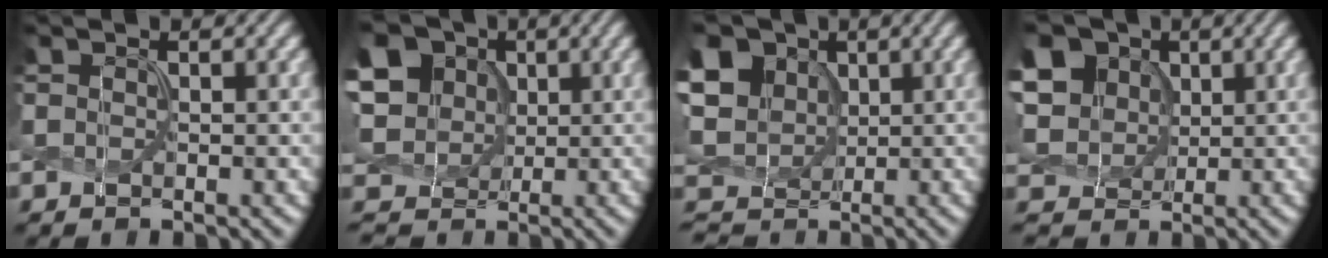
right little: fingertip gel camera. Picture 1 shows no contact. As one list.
[{"total": 13.2, "force": [3.7, 11.1, 6.1], "torque": [-0.161, 0.019, 0.055]}, {"total": 11.2, "force": [3.3, 9.1, 5.5], "torque": [-0.138, 0.021, 0.047]}, {"total": 12.1, "force": [4.2, 9.8, 5.8], "torque": [-0.150, 0.023, 0.070]}]